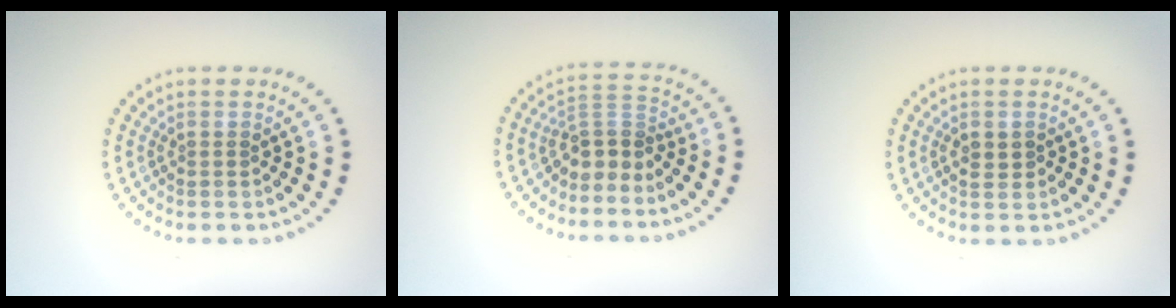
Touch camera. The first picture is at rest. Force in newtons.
{"total": 3.0, "press": 2.1, "slide": 2.1}
{"total": 1.2, "press": 1.2, "slide": 0.0}